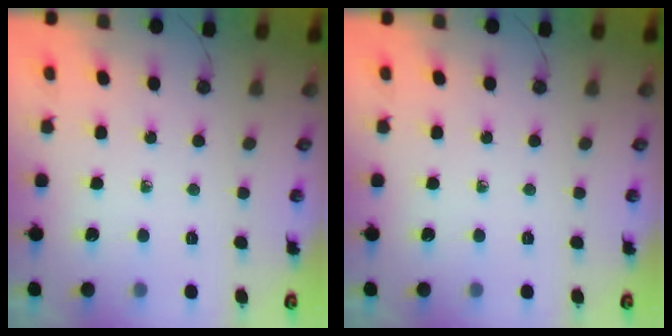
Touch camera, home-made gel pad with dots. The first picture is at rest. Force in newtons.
{"total": 0.0}